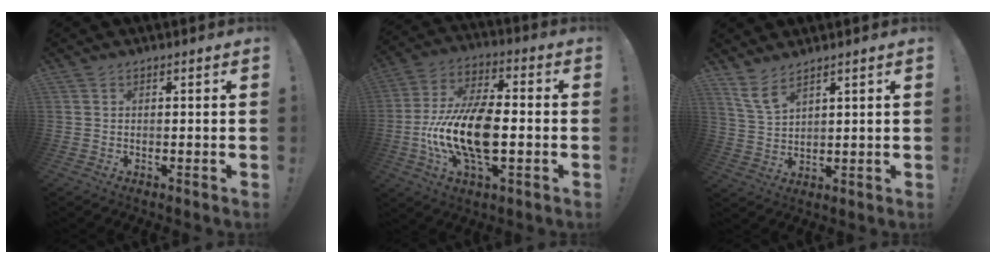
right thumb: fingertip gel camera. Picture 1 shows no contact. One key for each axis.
{"total": 18.6, "fx": -4.0, "fy": 9.2, "fz": 15.6, "tx": -0.295, "ty": 0.007, "tz": -0.064}
{"total": 6.4, "fx": 4.9, "fy": 2.0, "fz": 3.8, "tx": -0.065, "ty": -0.025, "tz": 0.091}